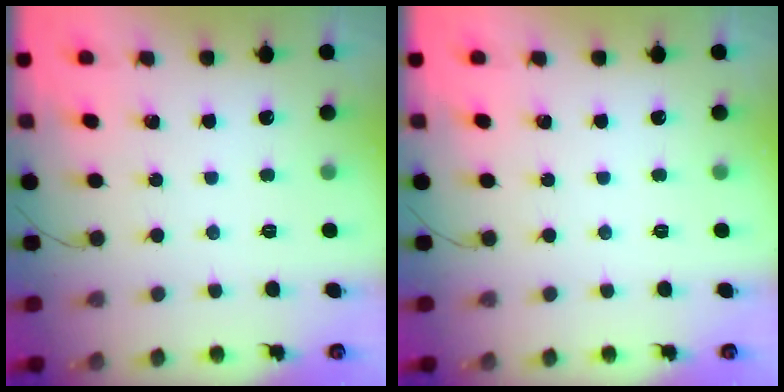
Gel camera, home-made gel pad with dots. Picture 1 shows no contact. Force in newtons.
{"total": 0.0}